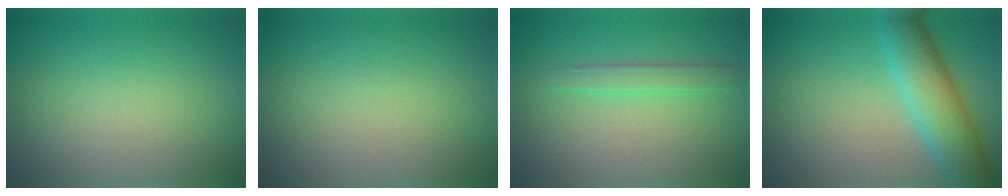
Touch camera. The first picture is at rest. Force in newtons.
{"total": 0.0}
{"total": 1.8, "press": 1.8, "slide": 0.1}
{"total": 6.9, "press": 6.9, "slide": 0.6}